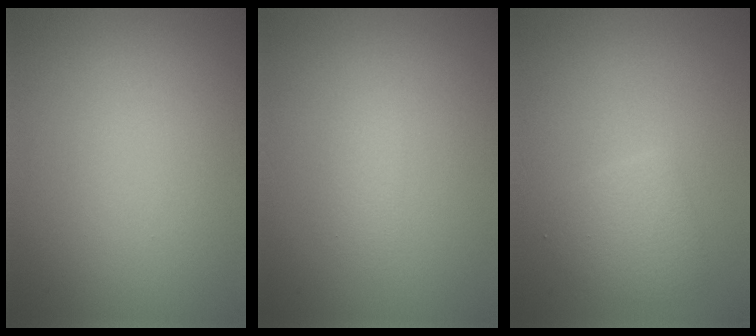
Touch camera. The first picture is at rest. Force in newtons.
{"total": 1.1, "press": 1.1, "slide": 0.0}
{"total": 2.4, "press": 2.4, "slide": 0.1}